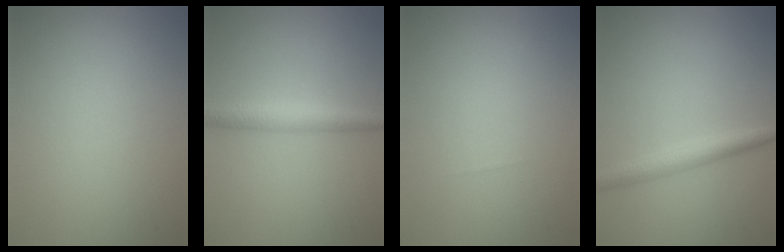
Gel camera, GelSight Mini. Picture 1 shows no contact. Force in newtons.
{"total": 2.7, "press": 2.7, "slide": 0.1}
{"total": 0.0}
{"total": 2.7, "press": 2.7, "slide": 0.1}